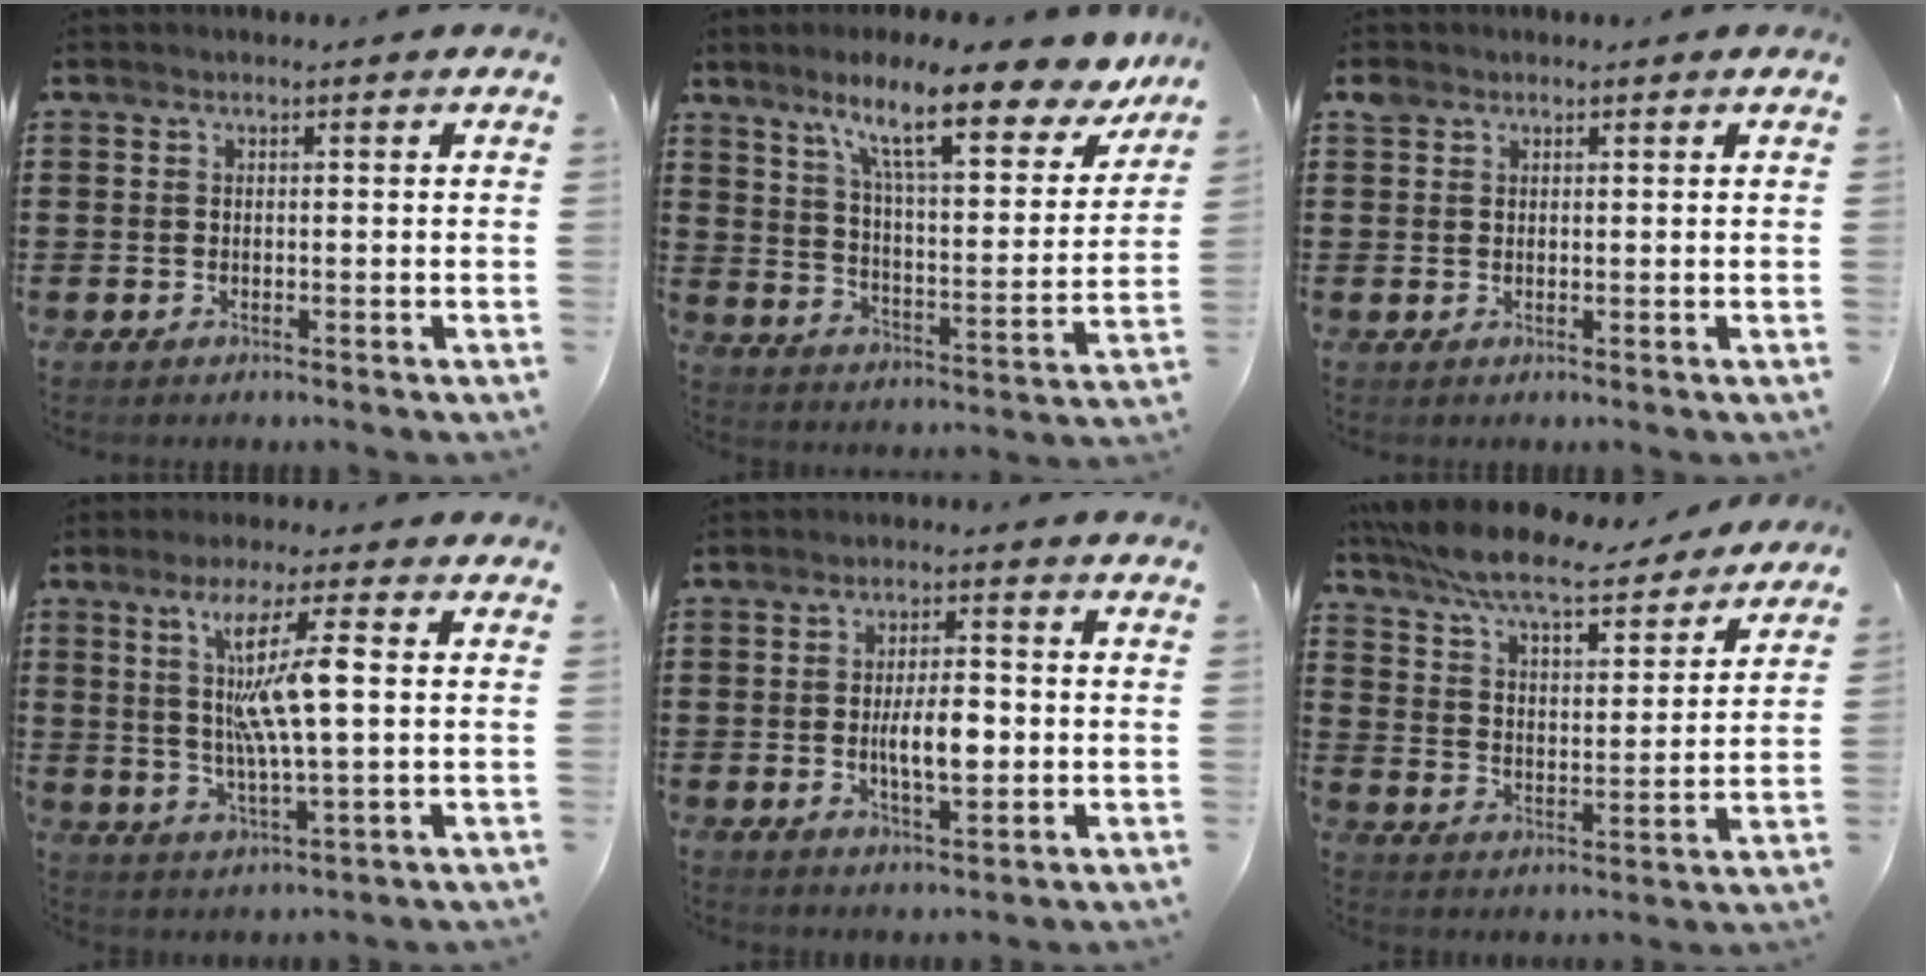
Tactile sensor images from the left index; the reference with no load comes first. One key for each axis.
{"total": 14.5, "fx": 10.5, "fy": 1.9, "fz": 9.8, "tx": -0.187, "ty": -0.050, "tz": 0.170}
{"total": 1.4, "fx": 0.9, "fy": 1.0, "fz": 0.5, "tx": -0.014, "ty": 0.006, "tz": 0.017}
{"total": 10.2, "fx": 2.4, "fy": 0.9, "fz": 9.8, "tx": -0.200, "ty": 0.004, "tz": 0.032}
{"total": 6.5, "fx": -0.6, "fy": 2.5, "fz": 6.0, "tx": -0.097, "ty": -0.002, "tz": -0.016}
{"total": 8.3, "fx": 7.5, "fy": 0.9, "fz": 3.6, "tx": -0.100, "ty": -0.041, "tz": 0.126}